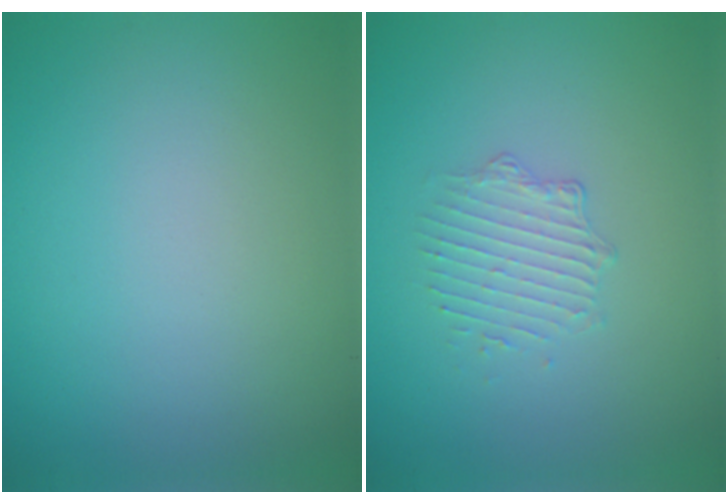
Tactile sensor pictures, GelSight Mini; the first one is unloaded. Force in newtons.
{"total": 1.7, "press": 1.1, "slide": 1.3}